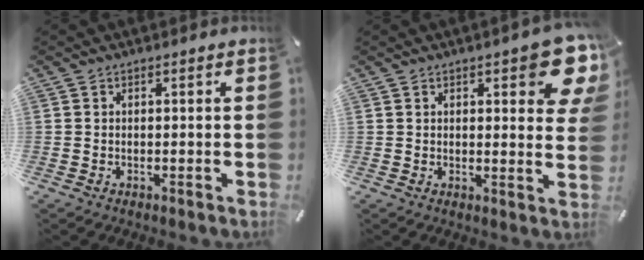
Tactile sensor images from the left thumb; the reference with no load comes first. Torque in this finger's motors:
{"motor_torque": [2.41, 2.36, 0.32, -0.26, 0.03]}